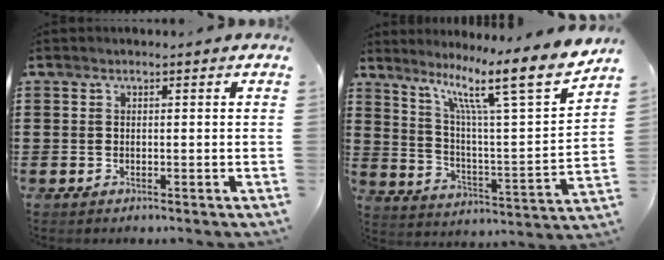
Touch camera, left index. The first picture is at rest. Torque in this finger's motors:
{"motor_torque": [1.13, -1.01, 0.96, 0.21]}